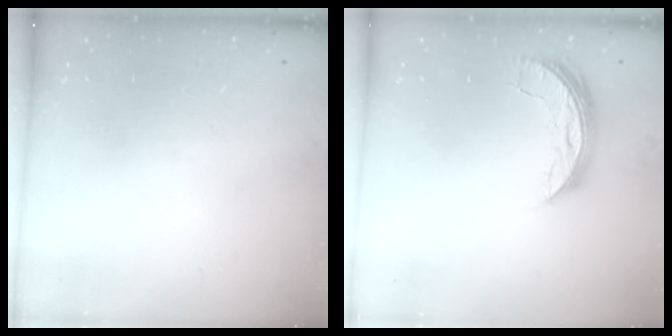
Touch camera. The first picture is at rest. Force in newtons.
{"total": 6.7, "press": 6.7, "slide": 0.4}